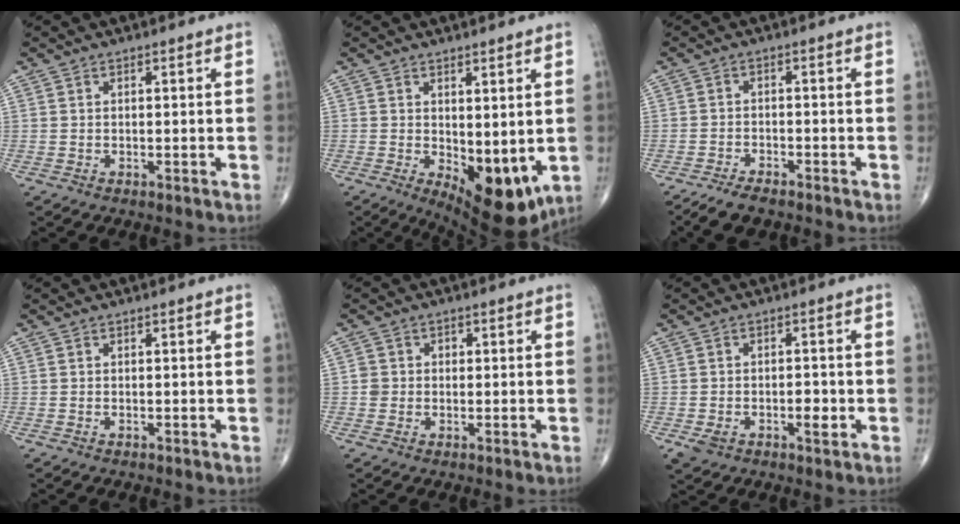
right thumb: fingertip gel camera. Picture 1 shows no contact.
{"total": 11.2, "force": [-1.4, 5.2, 9.8], "torque": [-0.118, -0.024, 0.002]}
{"total": 4.8, "force": [-4.0, 1.5, 2.1], "torque": [-0.044, 0.009, -0.075]}
{"total": 0.0}
{"total": 2.4, "force": [-0.1, 2.4, 0.5], "torque": [0.010, 0.007, -0.004]}
{"total": 5.1, "force": [-1.5, 3.1, 3.7], "torque": [-0.055, 0.014, -0.016]}